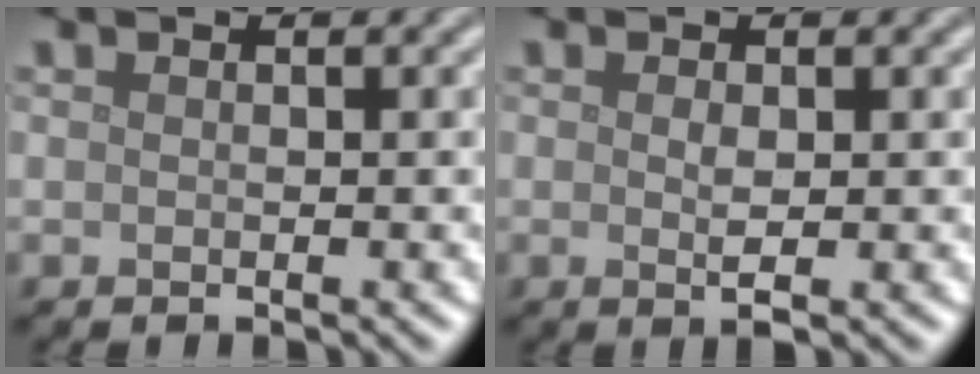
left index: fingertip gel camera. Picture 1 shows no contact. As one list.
[{"total": 1.4, "force": [0.0, 0.4, 1.3], "torque": [-0.026, -0.003, 0.001]}]